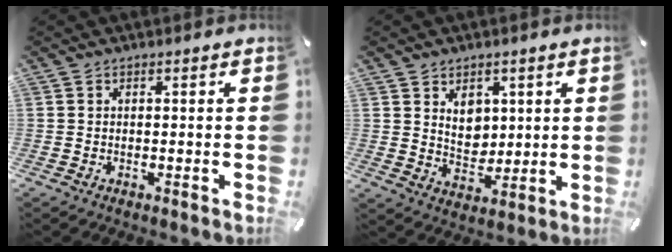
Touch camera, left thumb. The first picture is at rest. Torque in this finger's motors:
{"motor_torque": [1.34, 1.24, 0.60, -0.67, 0.27]}